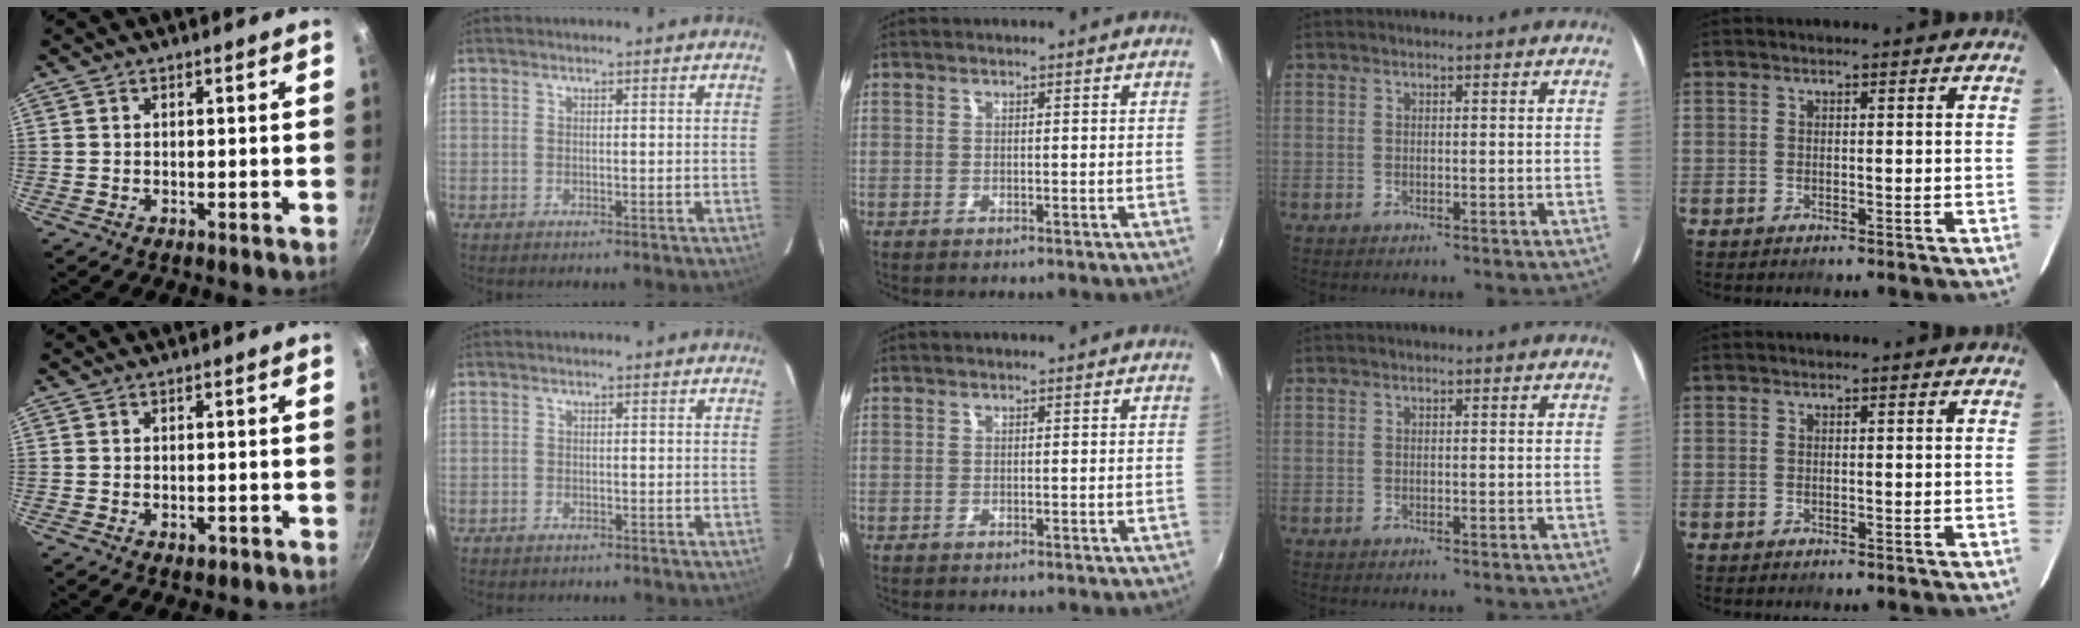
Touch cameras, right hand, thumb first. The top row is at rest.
{"thumb": {"total": 1.8, "force": [-0.7, 1.0, 1.3], "torque": [-0.018, 0.000, -0.011]}, "index": {"total": 1.0, "force": [-0.7, 0.7, 0.1], "torque": [-0.005, 0.003, -0.010]}}